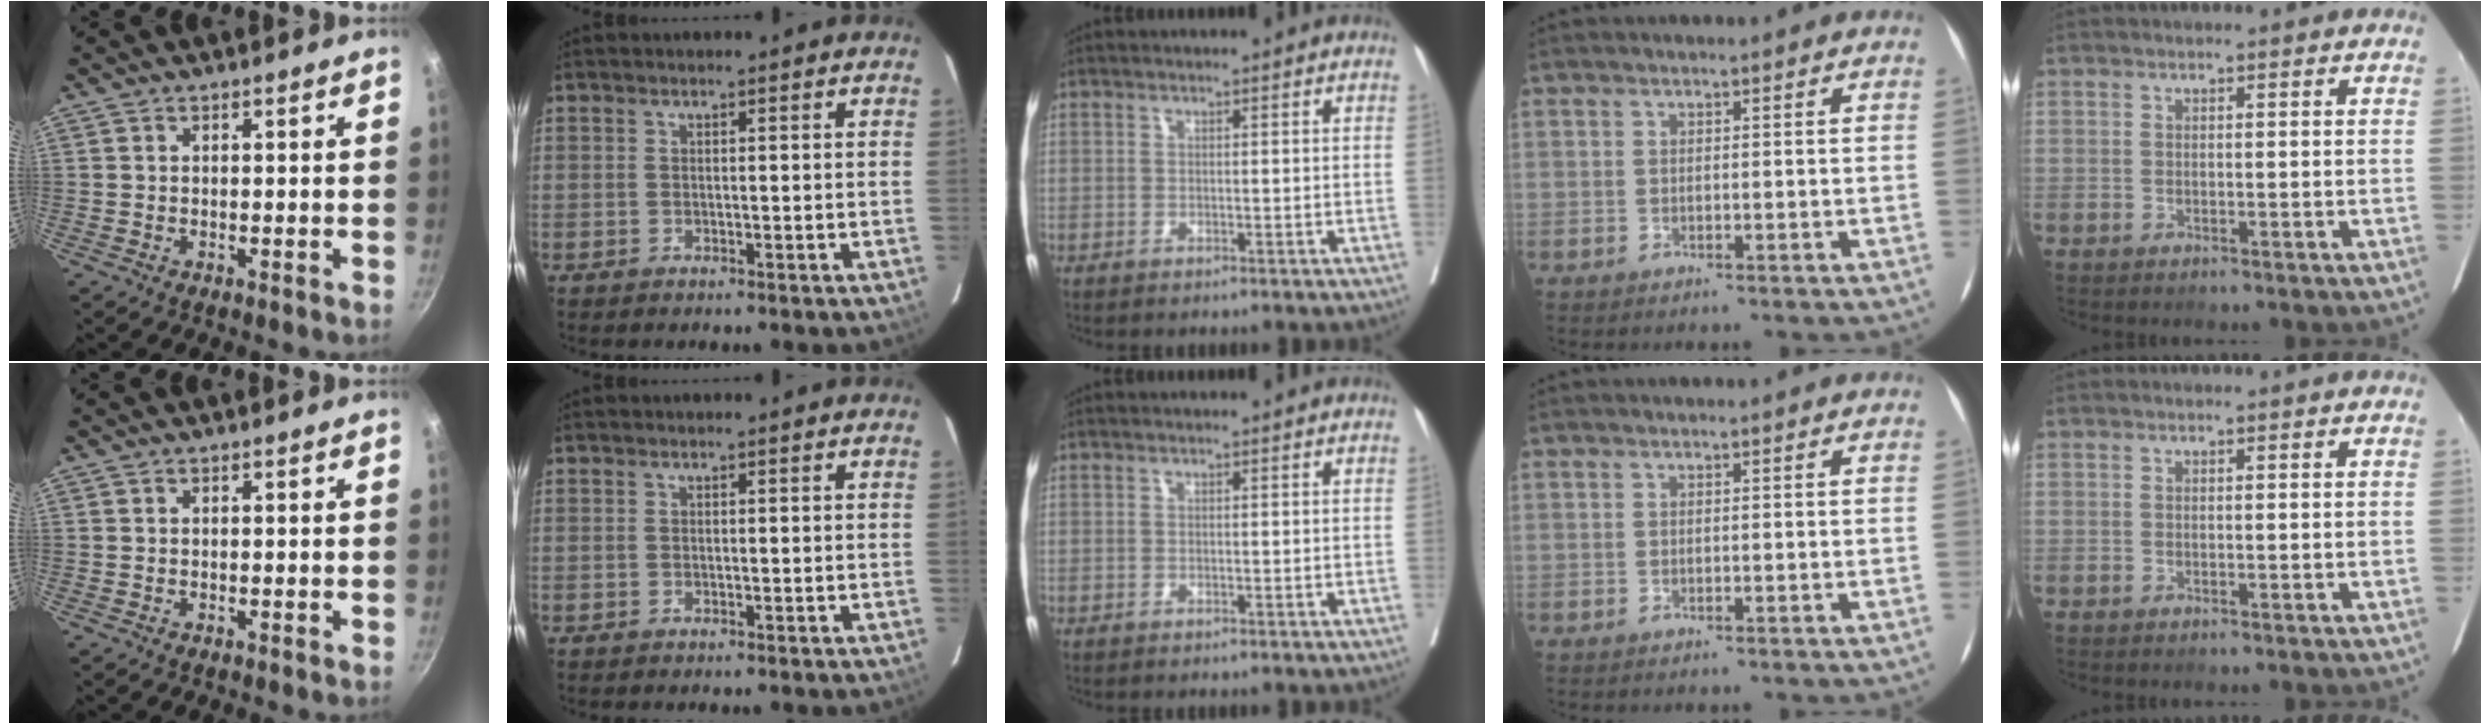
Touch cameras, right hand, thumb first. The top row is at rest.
{}